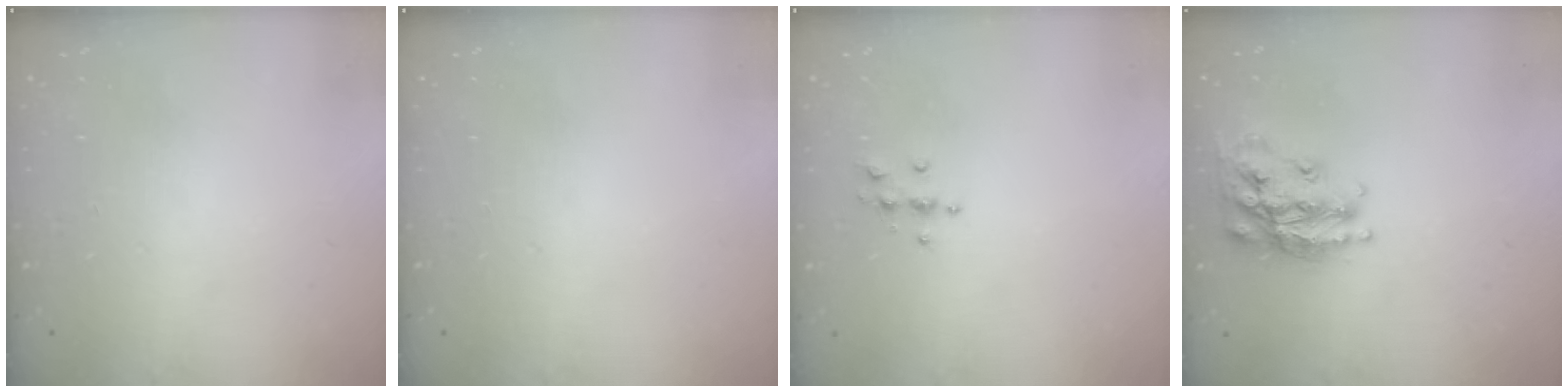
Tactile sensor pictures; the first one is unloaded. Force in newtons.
{"total": 0.0}
{"total": 3.9, "press": 3.8, "slide": 0.4}
{"total": 18.2, "press": 18.1, "slide": 1.1}